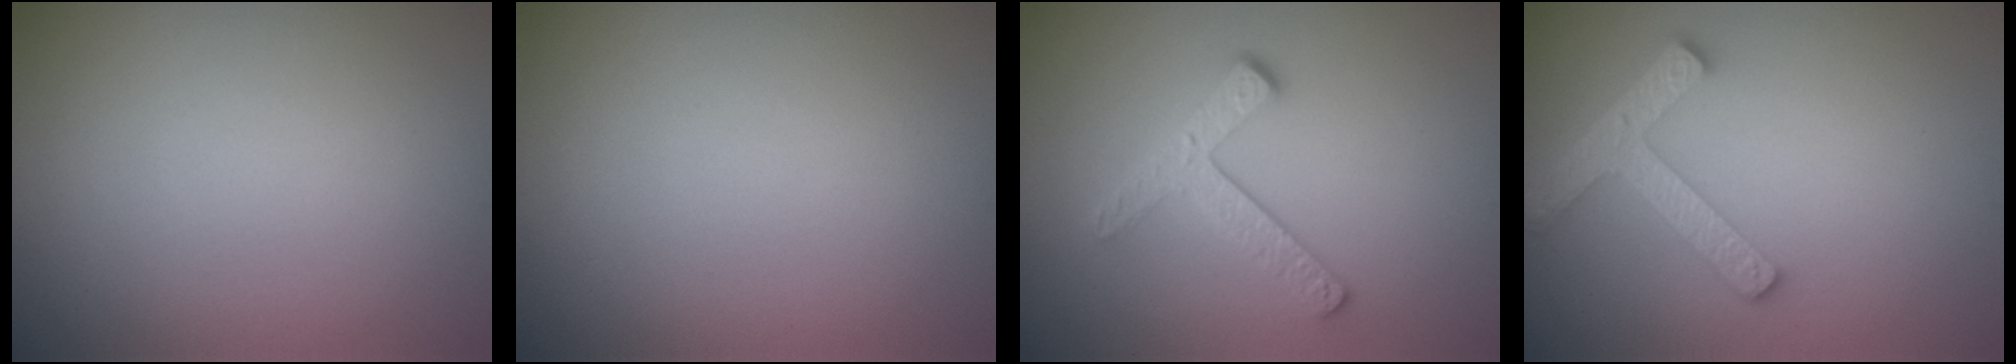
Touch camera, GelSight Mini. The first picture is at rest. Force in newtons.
{"total": 0.0}
{"total": 2.9, "press": 2.3, "slide": 1.7}
{"total": 4.2, "press": 3.3, "slide": 2.5}